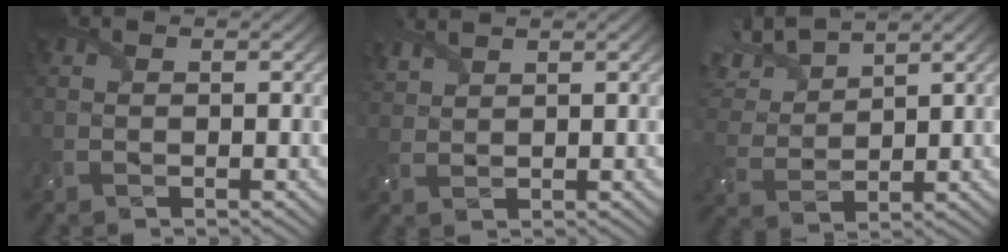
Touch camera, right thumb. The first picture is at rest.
{"total": 2.7, "force": [2.4, 0.7, 0.9], "torque": [-0.028, 0.008, 0.055]}
{"total": 7.4, "force": [5.8, 2.3, 4.0], "torque": [-0.108, 0.020, 0.115]}